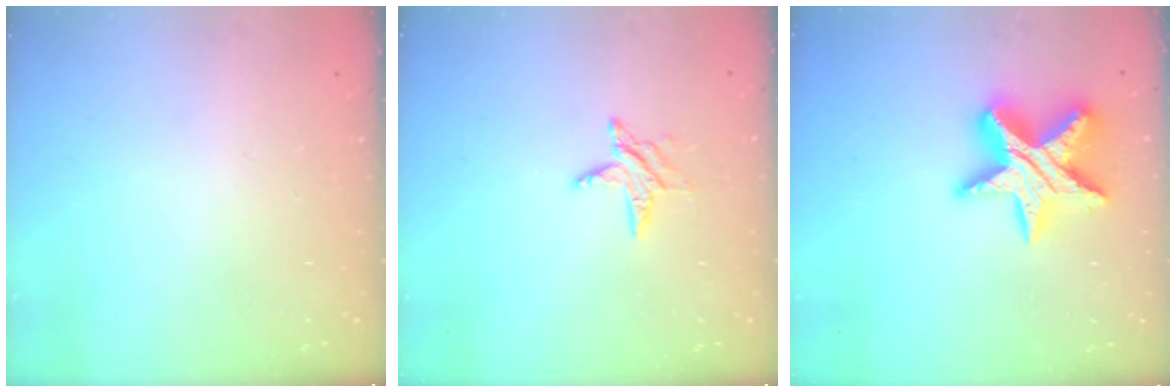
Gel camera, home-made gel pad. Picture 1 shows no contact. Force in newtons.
{"total": 6.4, "press": 6.3, "slide": 0.6}
{"total": 17.0, "press": 16.9, "slide": 1.2}